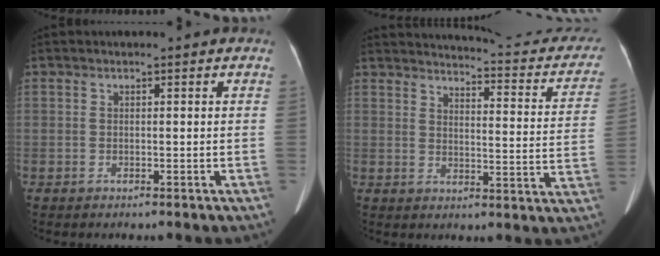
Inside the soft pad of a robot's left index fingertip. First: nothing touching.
{"total": 19.5, "force": [17.4, 4.3, 7.5], "torque": [-0.075, -0.033, 0.183]}